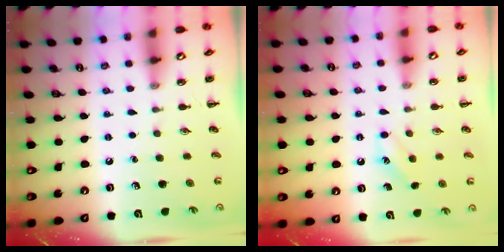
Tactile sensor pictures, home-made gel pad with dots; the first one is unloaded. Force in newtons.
{"total": 6.6, "press": 6.5, "slide": 1.5}